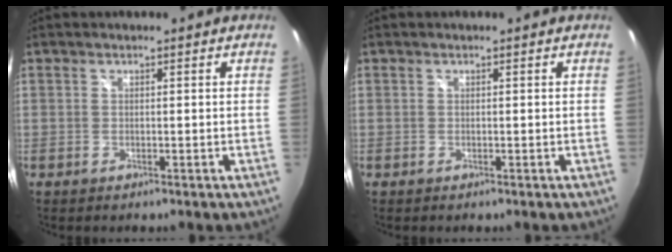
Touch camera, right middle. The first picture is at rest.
{"total": 0.0}